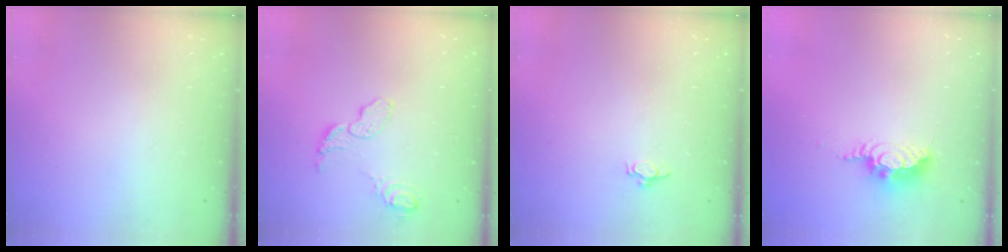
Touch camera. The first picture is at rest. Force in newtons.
{"total": 8.8, "press": 8.7, "slide": 0.7}
{"total": 2.7, "press": 2.6, "slide": 1.0}
{"total": 8.7, "press": 8.7, "slide": 0.9}